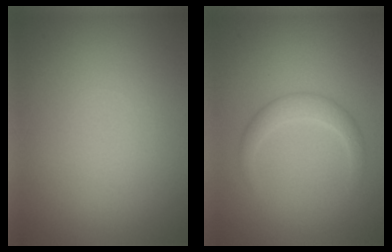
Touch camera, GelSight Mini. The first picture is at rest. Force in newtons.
{"total": 2.0, "press": 2.0, "slide": 0.1}